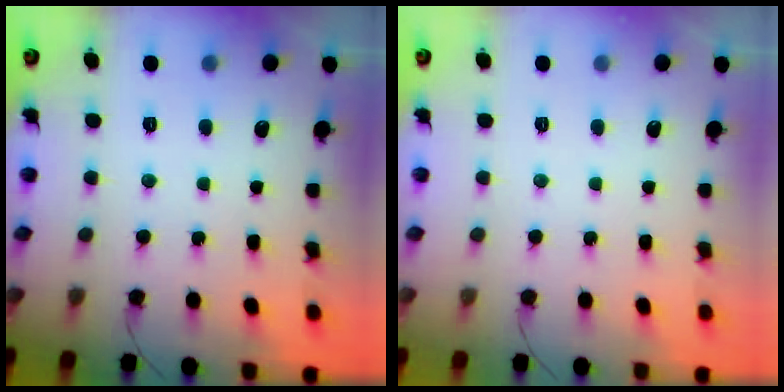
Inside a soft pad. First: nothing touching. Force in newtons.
{"total": 0.0}